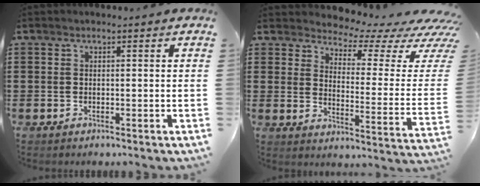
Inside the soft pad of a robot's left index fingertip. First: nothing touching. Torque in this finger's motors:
{"motor_torque": [2.14, 0.00, 0.28, 0.01]}